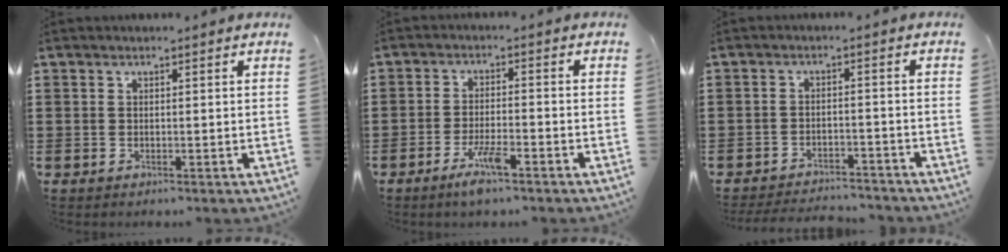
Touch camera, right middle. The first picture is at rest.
{"total": 5.1, "force": [-3.2, 0.8, 4.0], "torque": [-0.084, -0.007, -0.058]}
{"total": 3.5, "force": [-3.5, 0.3, 0.3], "torque": [-0.009, 0.001, -0.073]}